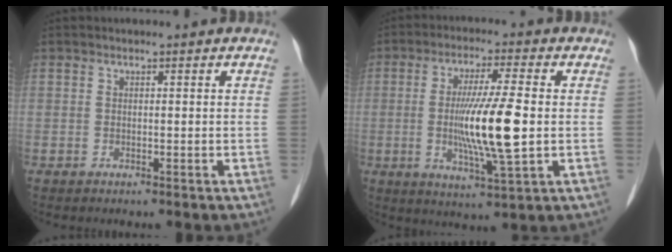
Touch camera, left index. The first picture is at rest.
{"total": 11.4, "force": [-0.6, 0.8, 11.3], "torque": [-0.216, -0.015, -0.013]}